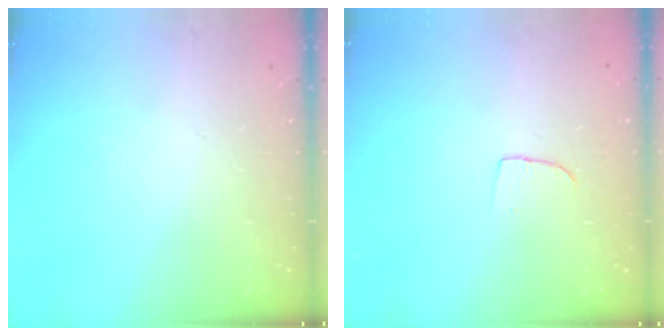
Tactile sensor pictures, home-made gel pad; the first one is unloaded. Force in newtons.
{"total": 3.8, "press": 3.8, "slide": 0.4}